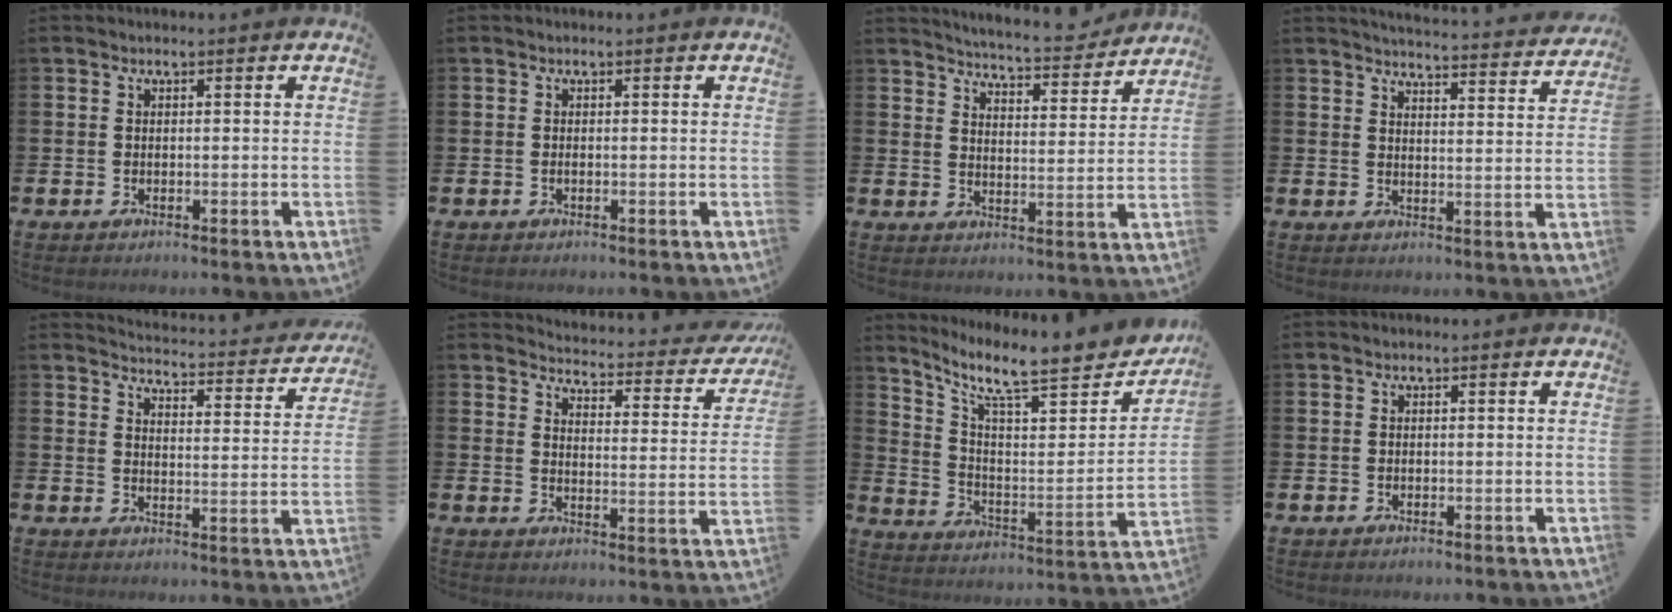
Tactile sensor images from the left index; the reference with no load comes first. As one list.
[{"total": 0.0}, {"total": 5.5, "force": [5.5, 0.3, 0.6], "torque": [-0.022, -0.045, 0.092]}, {"total": 4.5, "force": [4.5, 0.1, 0.7], "torque": [-0.014, -0.041, 0.073]}, {"total": 3.7, "force": [3.6, 0.4, 0.6], "torque": [-0.022, -0.035, 0.055]}, {"total": 3.2, "force": [3.1, 0.8, 0.7], "torque": [-0.027, -0.034, 0.042]}, {"total": 10.0, "force": [8.3, 2.4, 5.1], "torque": [-0.105, -0.072, 0.129]}, {"total": 0.0}]